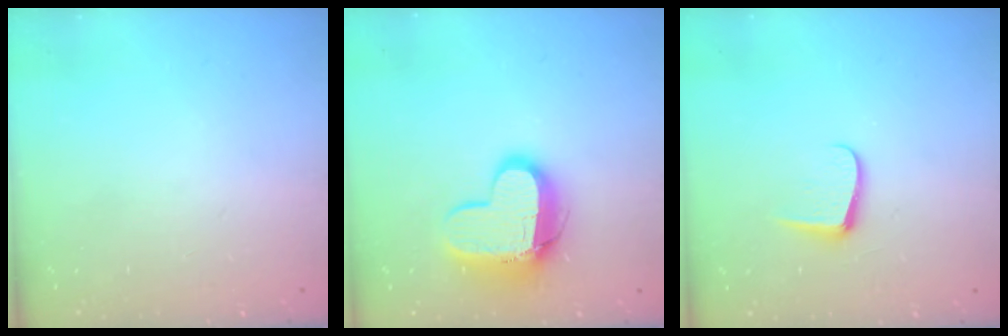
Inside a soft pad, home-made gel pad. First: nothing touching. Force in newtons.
{"total": 12.9, "press": 12.9, "slide": 1.1}
{"total": 6.0, "press": 6.0, "slide": 0.8}